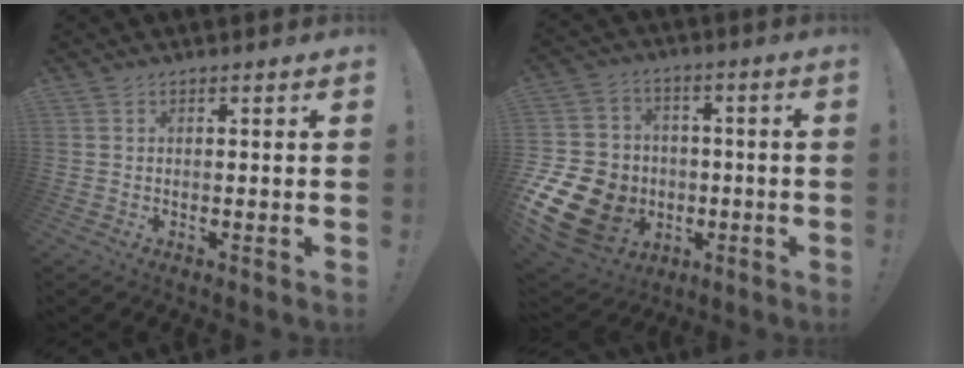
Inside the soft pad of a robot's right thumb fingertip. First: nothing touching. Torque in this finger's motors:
{"motor_torque": [2.62, 1.54, 1.34, -1.27, 0.38]}